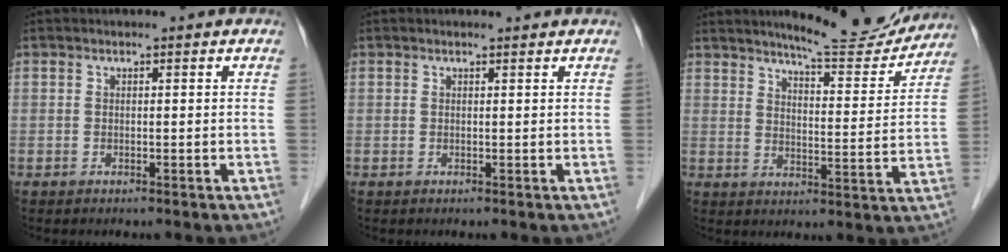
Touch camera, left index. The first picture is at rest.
{"total": 0.8, "force": [0.7, 0.1, 0.1], "torque": [-0.011, 0.002, 0.011]}
{"total": 13.2, "force": [12.4, 1.6, 4.4], "torque": [-0.057, -0.024, 0.160]}